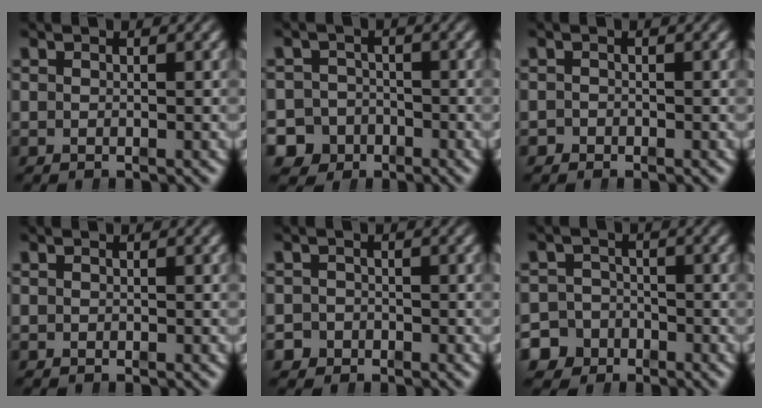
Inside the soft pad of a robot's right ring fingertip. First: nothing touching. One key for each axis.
{"total": 8.3, "fx": -4.3, "fy": 6.9, "fz": 1.6, "tx": -0.032, "ty": -0.035, "tz": -0.072}
{"total": 1.0, "fx": -0.8, "fy": 0.4, "fz": -0.3, "tx": 0.008, "ty": -0.010, "tz": -0.012}
{"total": 0.0}
{"total": 2.9, "fx": -1.7, "fy": 2.4, "fz": 0.0, "tx": -0.005, "ty": -0.019, "tz": -0.025}
{"total": 7.4, "fx": -4.1, "fy": 6.0, "fz": 1.3, "tx": -0.026, "ty": -0.031, "tz": -0.070}